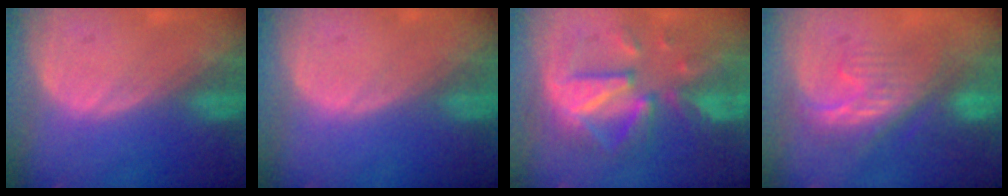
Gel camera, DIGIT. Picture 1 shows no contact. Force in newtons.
{"total": 0.0}
{"total": 10.6, "press": 10.6, "slide": 0.9}
{"total": 8.1, "press": 7.9, "slide": 1.6}